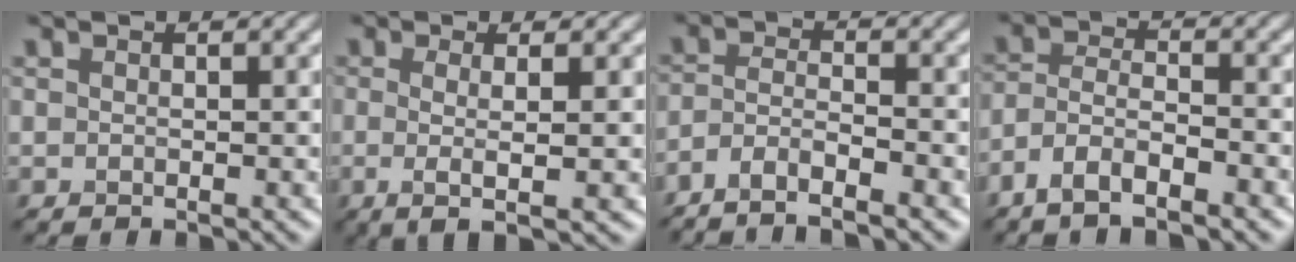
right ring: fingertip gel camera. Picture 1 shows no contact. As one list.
[{"total": 3.6, "force": [-0.1, 0.8, 3.5], "torque": [-0.061, -0.004, -0.003]}, {"total": 3.7, "force": [-3.1, 0.7, 2.0], "torque": [-0.039, 0.000, -0.065]}, {"total": 4.3, "force": [-3.2, 1.2, 2.5], "torque": [-0.049, 0.000, -0.069]}]